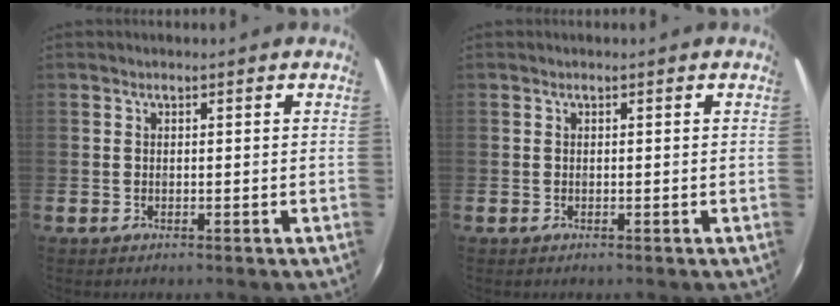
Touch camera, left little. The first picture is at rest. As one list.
[{"total": 0.0}]